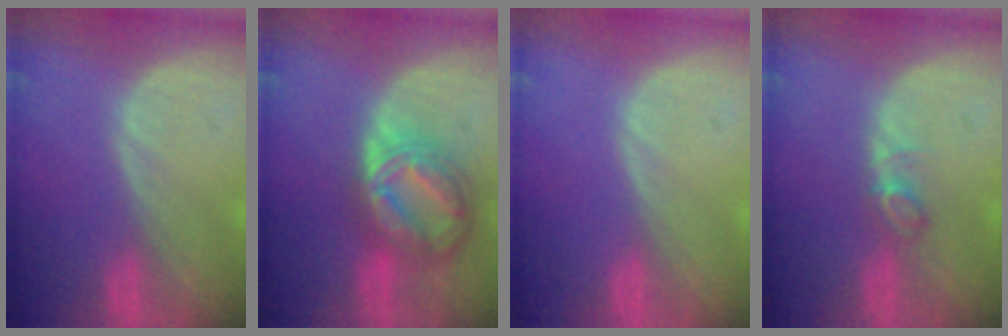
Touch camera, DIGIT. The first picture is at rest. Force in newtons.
{"total": 8.8, "press": 8.8, "slide": 0.6}
{"total": 0.0}
{"total": 2.4, "press": 2.4, "slide": 0.4}